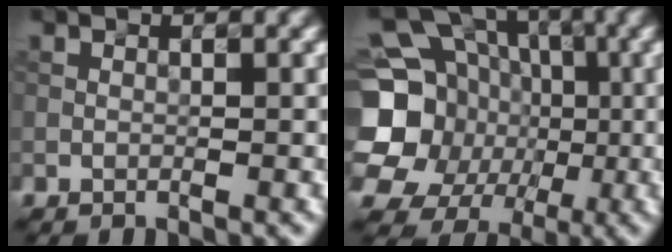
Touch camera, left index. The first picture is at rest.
{"total": 19.1, "force": [-1.4, 17.6, 7.2], "torque": [-0.190, 0.003, -0.051]}